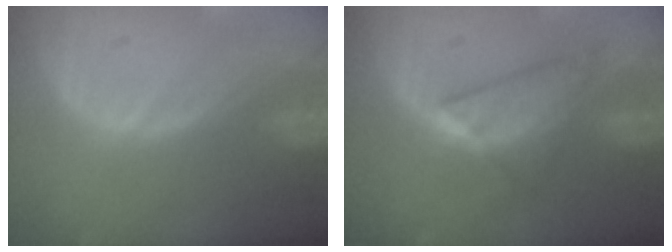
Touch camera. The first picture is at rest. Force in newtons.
{"total": 5.8, "press": 5.8, "slide": 0.7}